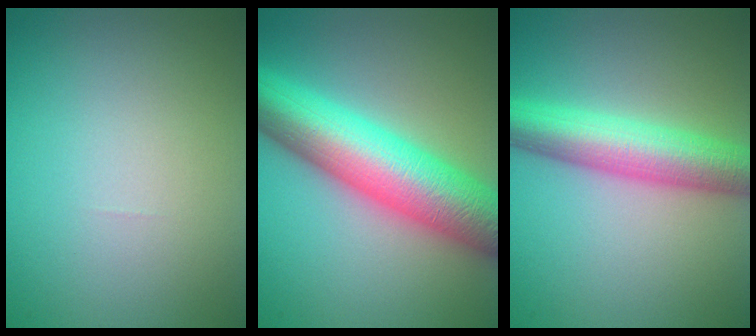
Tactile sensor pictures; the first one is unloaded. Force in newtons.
{"total": 11.3, "press": 11.3, "slide": 0.2}
{"total": 6.8, "press": 6.8, "slide": 0.1}